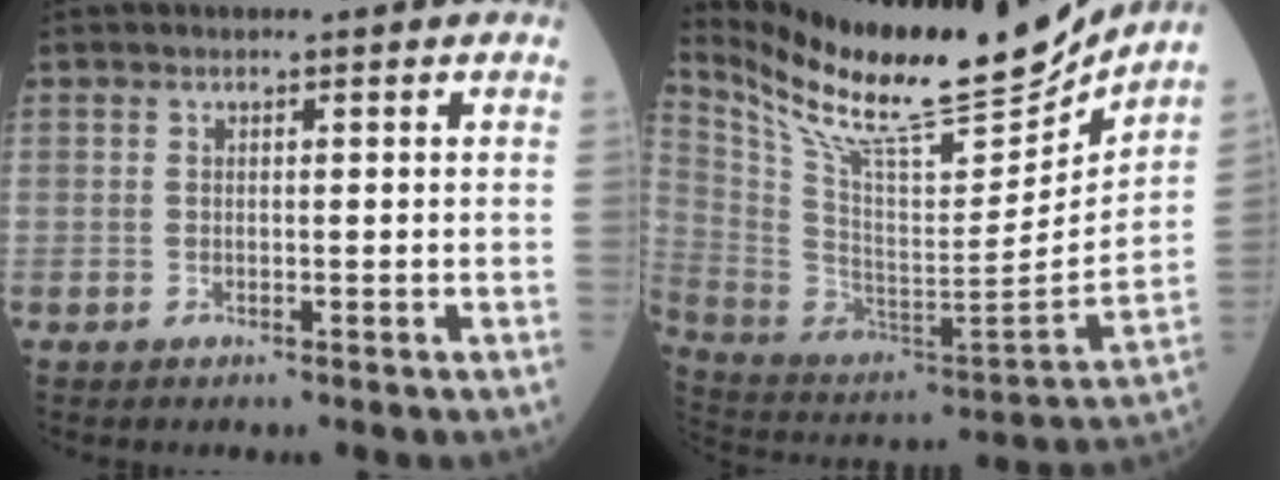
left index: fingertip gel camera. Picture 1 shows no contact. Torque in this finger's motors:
{"motor_torque": [0.93, -1.21, 0.05, 0.04]}